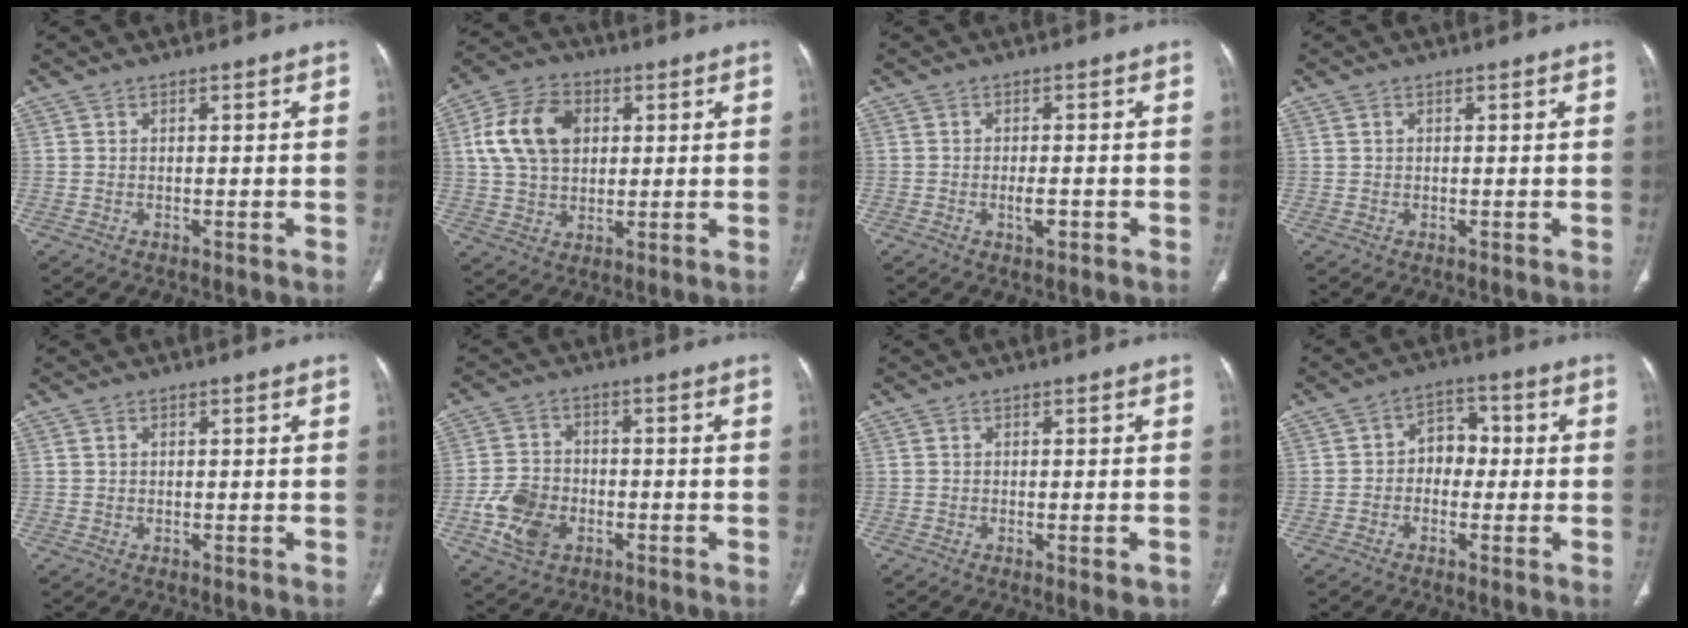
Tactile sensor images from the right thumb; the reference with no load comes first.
{"total": 13.2, "force": [3.1, 9.3, 8.9], "torque": [-0.149, 0.009, 0.054]}
{"total": 2.7, "force": [-1.0, 1.2, 2.2], "torque": [-0.034, 0.002, -0.014]}
{"total": 0.6, "force": [0.2, 0.5, 0.3], "torque": [-0.004, 0.000, 0.005]}
{"total": 0.8, "force": [0.3, 0.6, 0.4], "torque": [-0.005, 0.000, 0.005]}
{"total": 8.8, "force": [-3.1, 6.4, 5.2], "torque": [-0.090, 0.012, -0.056]}
{"total": 2.8, "force": [-1.0, 0.8, 2.5], "torque": [-0.030, -0.005, -0.008]}
{"total": 6.1, "force": [-0.4, 4.7, 3.9], "torque": [-0.025, 0.026, -0.019]}